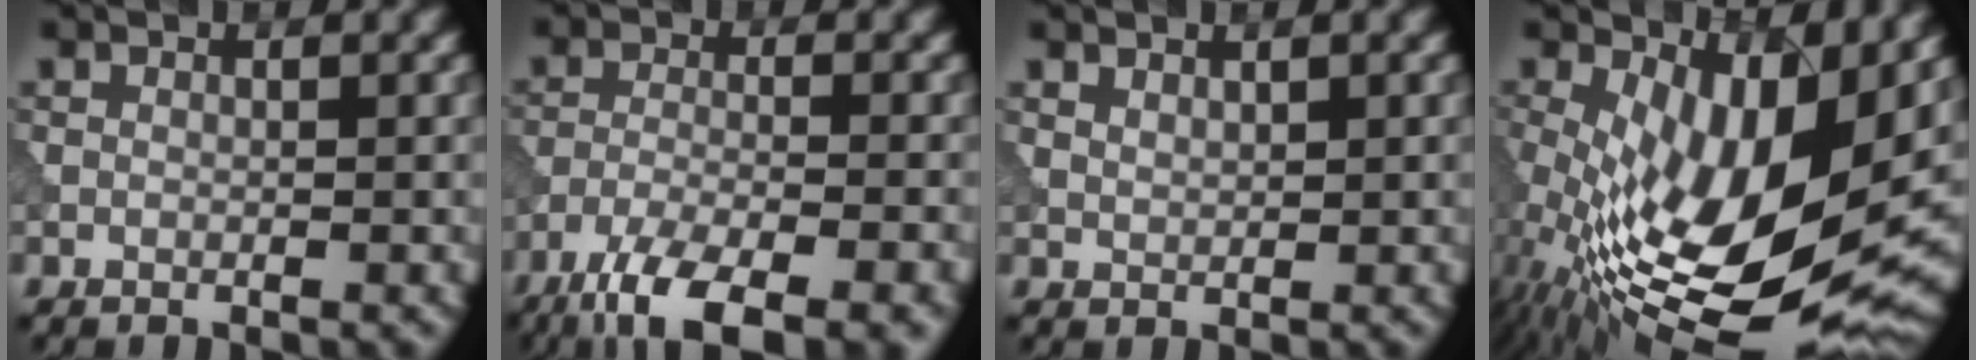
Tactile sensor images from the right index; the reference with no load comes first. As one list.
[{"total": 9.0, "force": [-6.6, 2.4, 5.6], "torque": [-0.106, -0.020, -0.119]}, {"total": 1.2, "force": [1.1, 0.4, 0.2], "torque": [-0.009, 0.000, 0.023]}, {"total": 14.3, "force": [1.5, 6.9, 12.5], "torque": [-0.205, -0.025, 0.031]}]